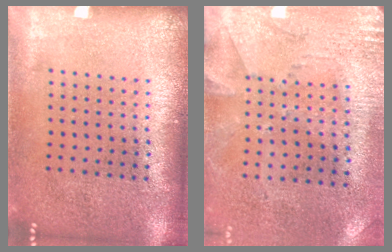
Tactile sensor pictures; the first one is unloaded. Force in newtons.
{"total": 2.8, "press": 2.2, "slide": 1.6}